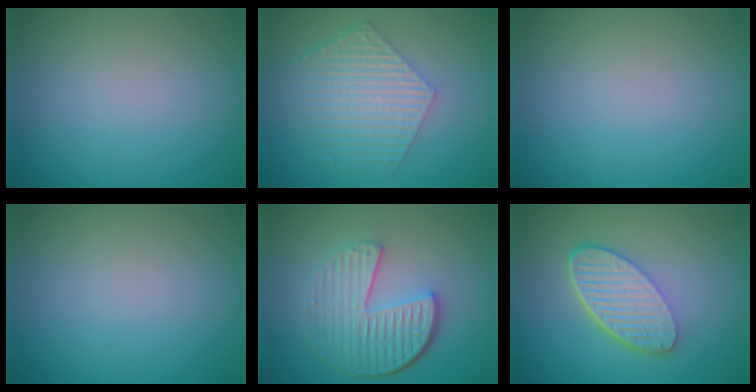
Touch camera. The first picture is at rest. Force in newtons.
{"total": 5.7, "press": 4.2, "slide": 3.8}
{"total": 0.0}
{"total": 0.0}
{"total": 6.3, "press": 4.4, "slide": 4.4}
{"total": 6.0, "press": 4.2, "slide": 4.2}